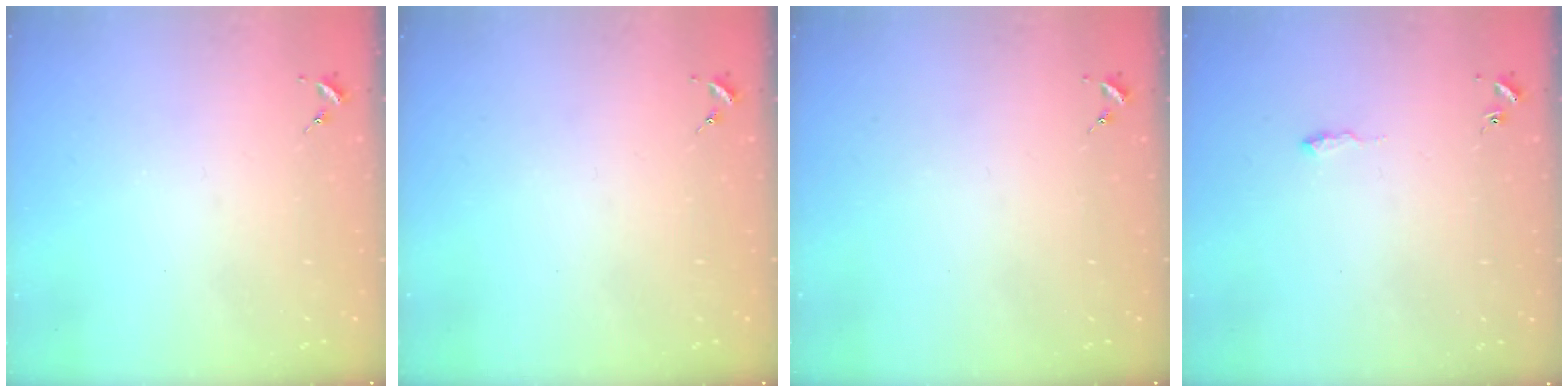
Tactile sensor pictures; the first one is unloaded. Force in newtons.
{"total": 0.0}
{"total": 0.0}
{"total": 4.1, "press": 4.1, "slide": 0.6}